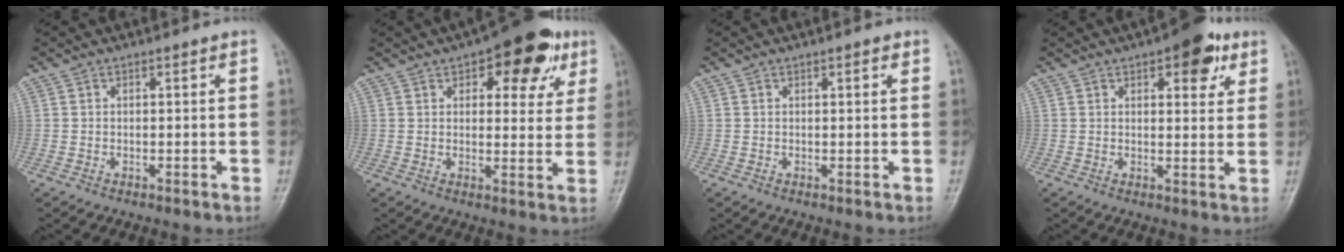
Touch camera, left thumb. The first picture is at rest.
{"total": 13.8, "force": [6.7, 6.6, 10.1], "torque": [-0.081, -0.010, 0.083]}
{"total": 1.3, "force": [0.6, 0.6, 1.0], "torque": [-0.008, 0.000, 0.008]}
{"total": 8.9, "force": [4.6, 4.0, 6.5], "torque": [-0.052, -0.013, 0.054]}